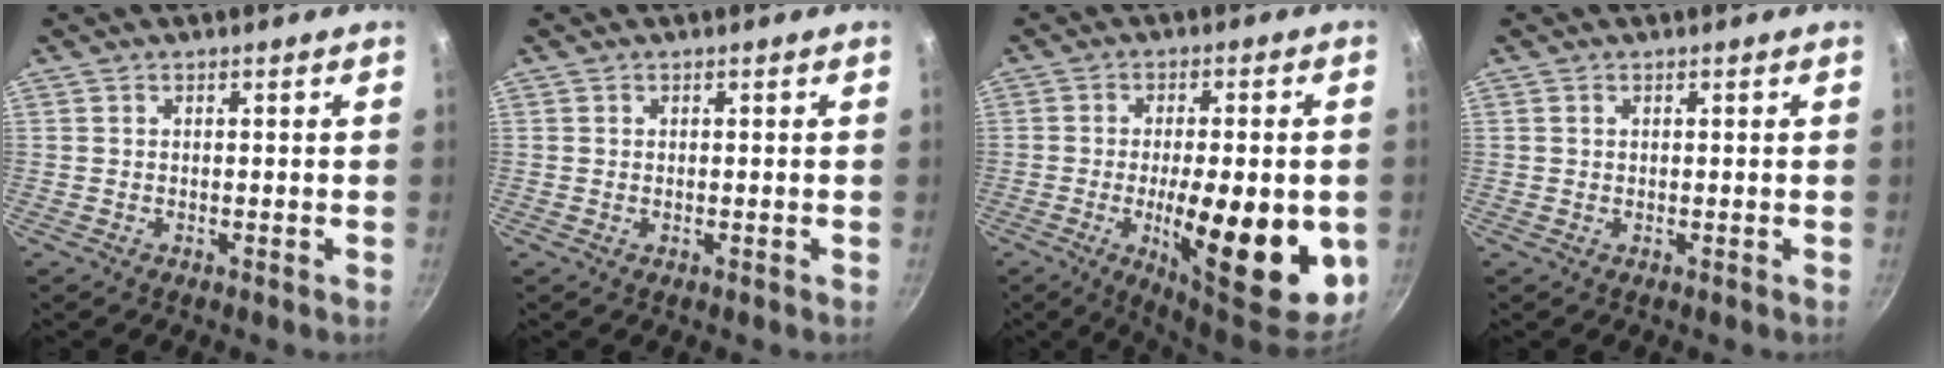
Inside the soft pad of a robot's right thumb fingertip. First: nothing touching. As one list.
[{"total": 0.0}, {"total": 21.0, "force": [-4.8, 6.9, 19.2], "torque": [-0.252, 0.000, -0.059]}, {"total": 0.0}]